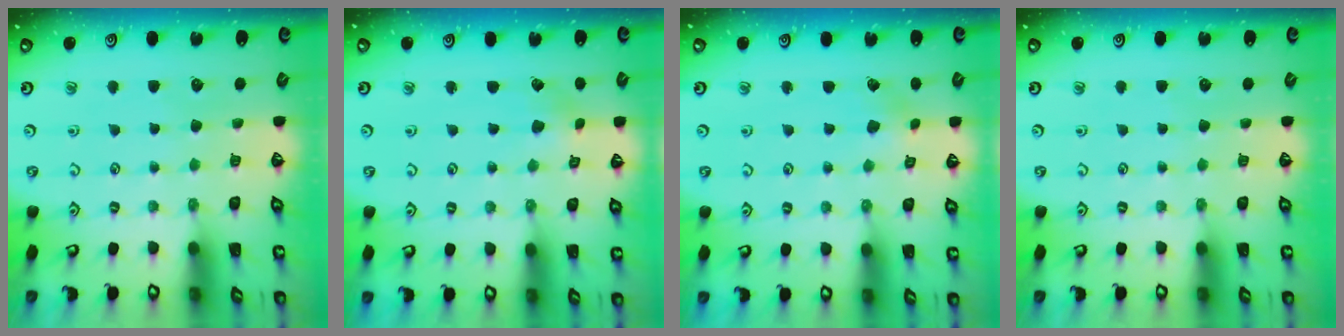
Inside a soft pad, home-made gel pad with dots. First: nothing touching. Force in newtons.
{"total": 1.9, "press": 1.9, "slide": 0.2}
{"total": 2.5, "press": 2.4, "slide": 0.2}
{"total": 0.0}